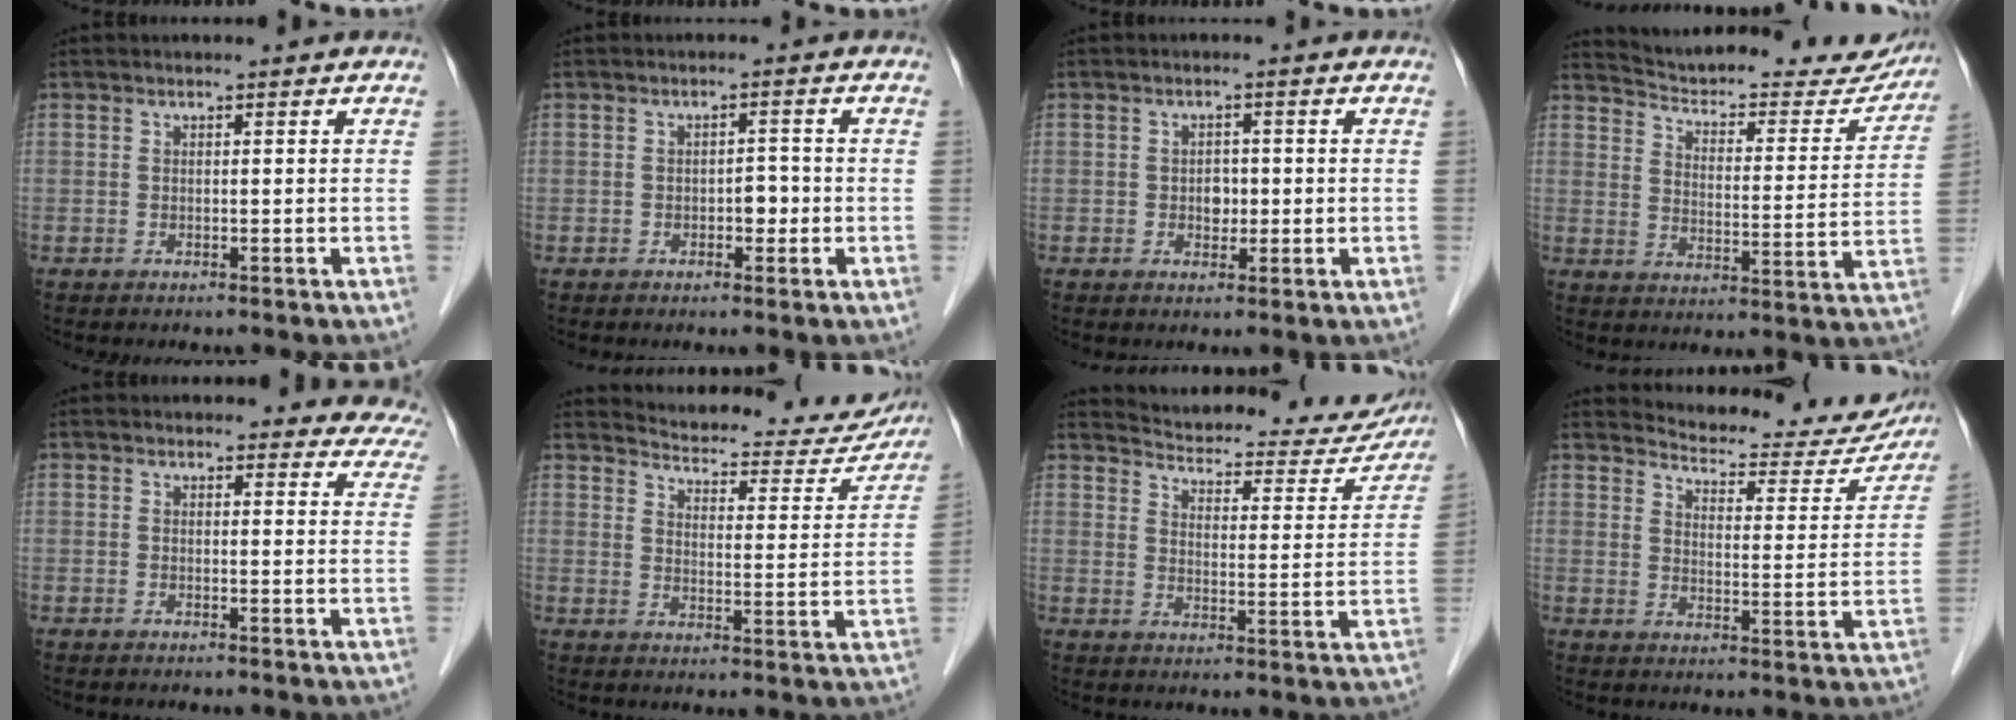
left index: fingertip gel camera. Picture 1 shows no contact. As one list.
[{"total": 2.1, "force": [-0.6, 1.2, 1.5], "torque": [-0.017, 0.005, -0.010]}, {"total": 2.3, "force": [-0.2, 1.7, 1.5], "torque": [-0.021, 0.005, -0.001]}, {"total": 22.6, "force": [21.2, 4.9, 5.9], "torque": [-0.083, -0.045, 0.269]}, {"total": 10.6, "force": [9.9, 3.6, 0.6], "torque": [0.053, -0.024, 0.063]}, {"total": 17.1, "force": [16.4, 3.8, 3.1], "torque": [-0.025, -0.041, 0.192]}, {"total": 19.5, "force": [18.6, 4.5, 4.0], "torque": [-0.042, -0.042, 0.223]}, {"total": 16.1, "force": [15.5, 3.4, 2.4], "torque": [-0.016, -0.046, 0.179]}]